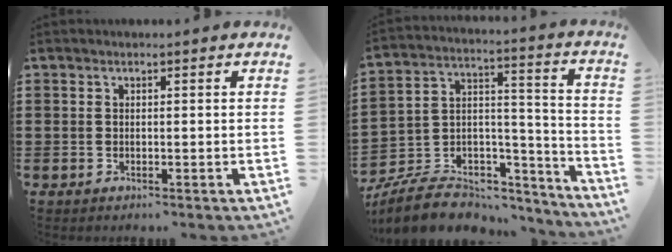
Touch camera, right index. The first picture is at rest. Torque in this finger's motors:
{"motor_torque": [-1.03, 0.74, -0.67, -0.21]}